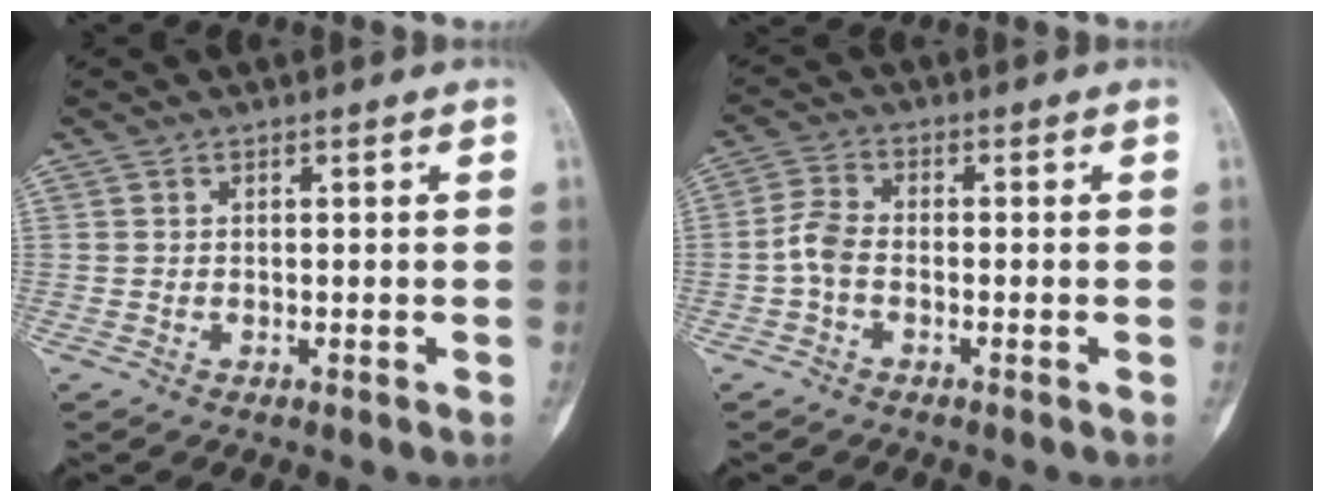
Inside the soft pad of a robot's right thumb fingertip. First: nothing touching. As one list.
[{"total": 4.2, "force": [-1.3, 2.4, 3.2], "torque": [-0.070, 0.015, -0.033]}]